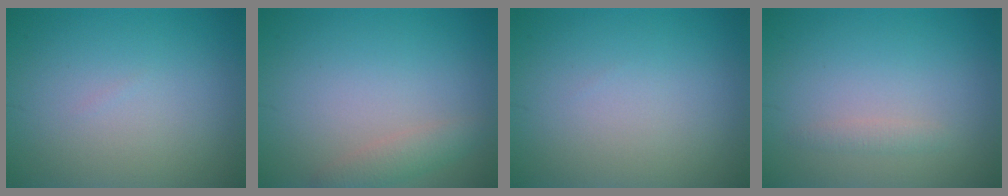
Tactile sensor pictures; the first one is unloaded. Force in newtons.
{"total": 1.9, "press": 1.9, "slide": 0.1}
{"total": 0.0}
{"total": 0.8, "press": 0.8, "slide": 0.0}